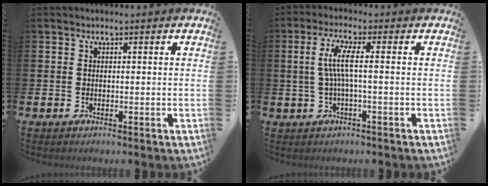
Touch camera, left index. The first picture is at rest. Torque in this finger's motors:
{"motor_torque": [0.12, 0.08, 0.30, 0.21]}